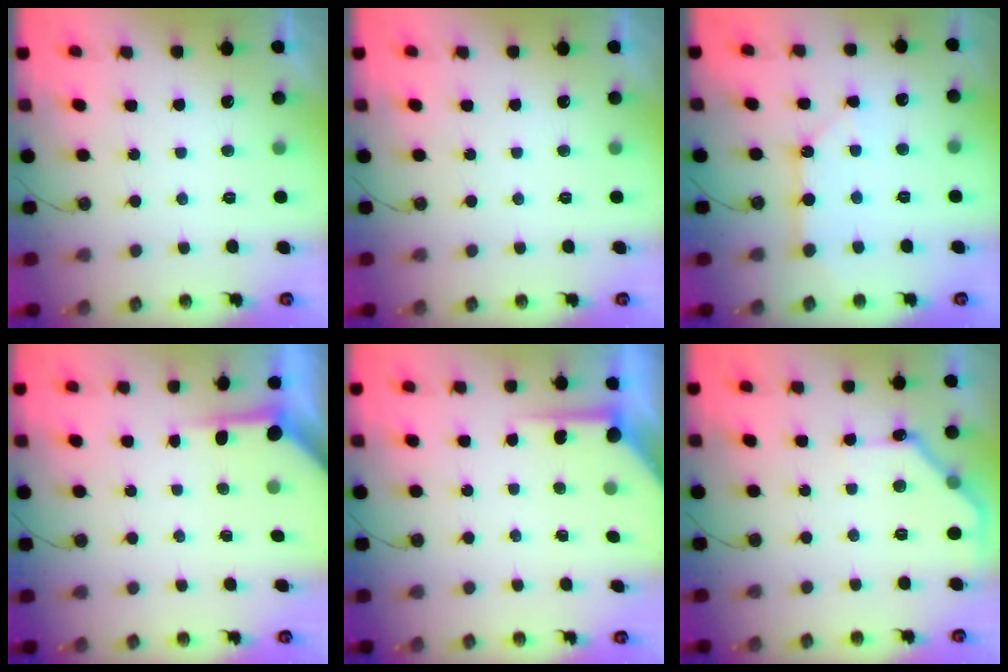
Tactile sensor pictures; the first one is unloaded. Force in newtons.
{"total": 0.0}
{"total": 4.2, "press": 4.2, "slide": 0.3}
{"total": 3.7, "press": 3.7, "slide": 0.2}
{"total": 5.7, "press": 5.7, "slide": 0.7}
{"total": 9.4, "press": 9.4, "slide": 0.5}